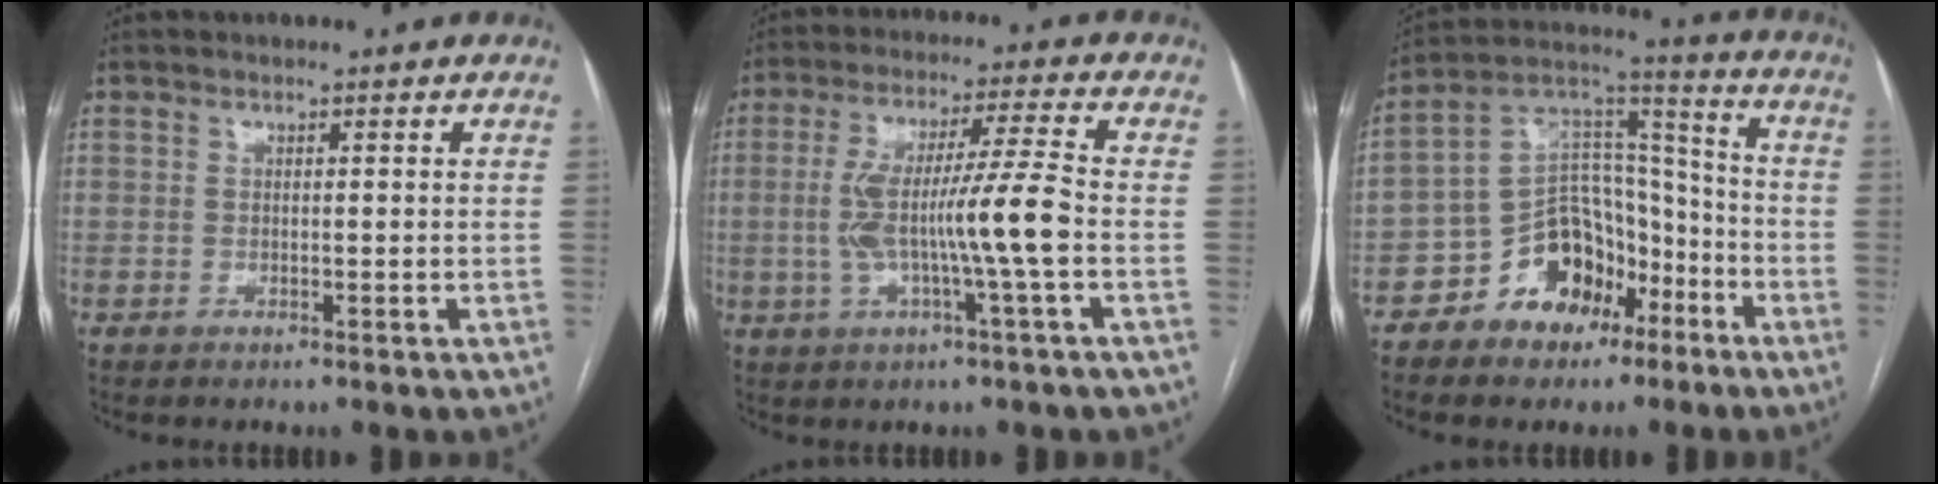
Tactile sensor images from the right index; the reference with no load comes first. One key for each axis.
{"total": 10.8, "fx": -1.6, "fy": -0.6, "fz": 10.6, "tx": -0.206, "ty": 0.011, "tz": -0.030}
{"total": 13.5, "fx": -7.4, "fy": 8.9, "fz": 7.0, "tx": -0.123, "ty": 0.046, "tz": -0.125}